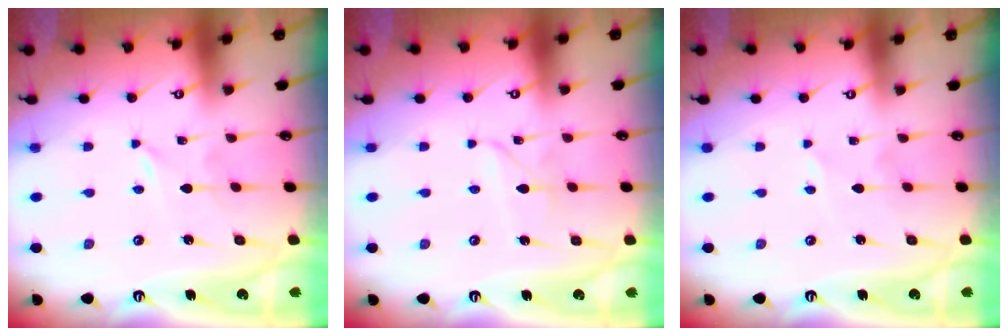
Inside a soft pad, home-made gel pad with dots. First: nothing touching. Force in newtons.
{"total": 2.1, "press": 2.1, "slide": 0.3}
{"total": 2.0, "press": 2.0, "slide": 0.3}